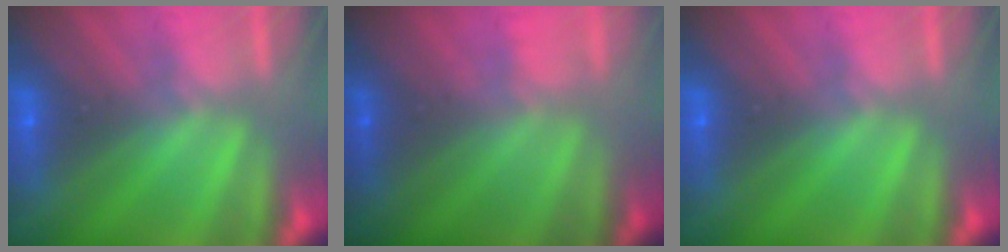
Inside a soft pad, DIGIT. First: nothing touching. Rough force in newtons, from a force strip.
{"total": 1.8}
{"total": 0.0}